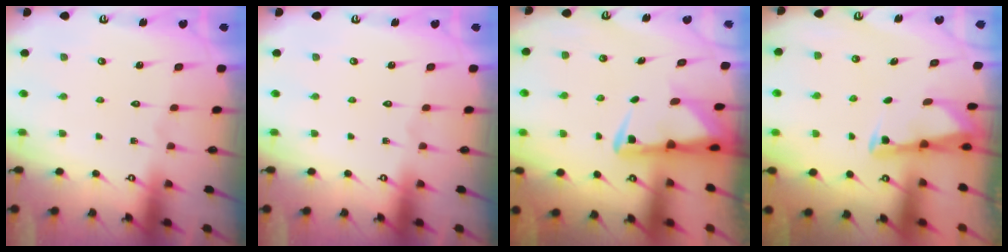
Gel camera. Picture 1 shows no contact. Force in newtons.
{"total": 0.0}
{"total": 3.8, "press": 3.7, "slide": 0.9}
{"total": 2.9, "press": 2.9, "slide": 0.2}